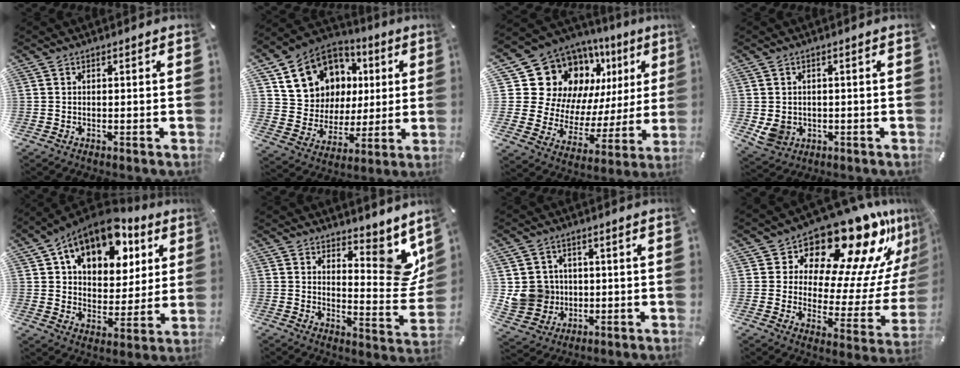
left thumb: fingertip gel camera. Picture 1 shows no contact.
{"total": 14.4, "force": [5.6, 12.7, 3.9], "torque": [-0.081, -0.033, 0.123]}
{"total": 19.6, "force": [11.2, 14.1, 7.8], "torque": [-0.115, -0.101, 0.232]}
{"total": 4.6, "force": [-0.1, 4.4, 1.5], "torque": [-0.045, 0.000, -0.002]}
{"total": 17.2, "force": [10.2, 10.5, 8.9], "torque": [-0.151, -0.049, 0.180]}
{"total": 12.1, "force": [7.4, 6.0, 7.5], "torque": [-0.057, -0.078, 0.129]}
{"total": 9.0, "force": [0.7, 8.9, 1.7], "torque": [-0.055, -0.003, 0.022]}
{"total": 20.7, "force": [16.7, 7.7, 9.6], "torque": [-0.114, -0.154, 0.268]}